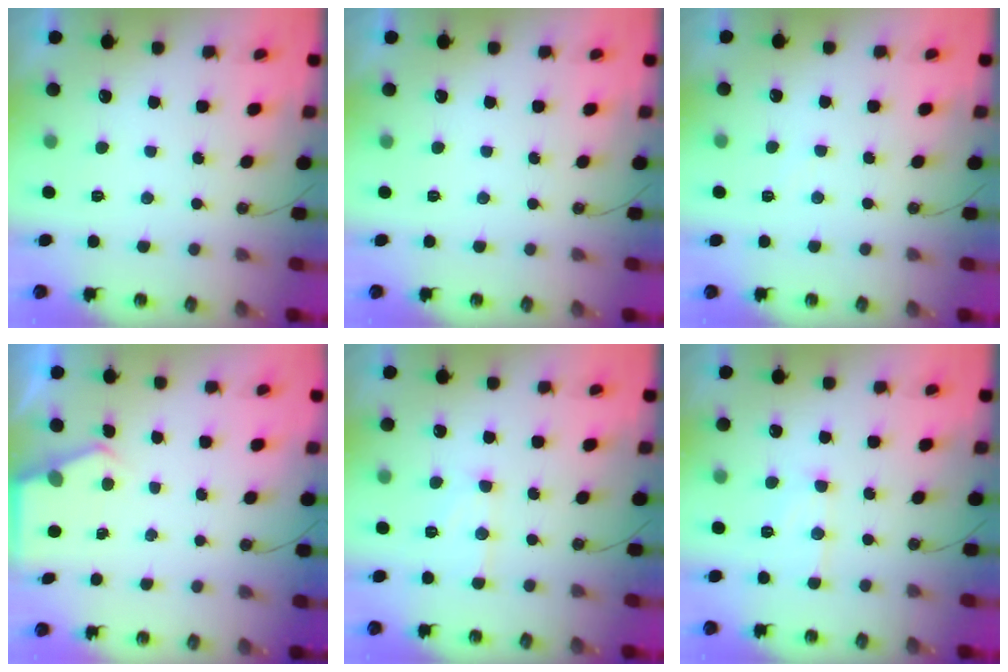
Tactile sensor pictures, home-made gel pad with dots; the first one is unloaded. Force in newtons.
{"total": 0.0}
{"total": 2.2, "press": 2.2, "slide": 0.4}
{"total": 2.7, "press": 2.7, "slide": 0.5}
{"total": 10.5, "press": 10.5, "slide": 1.0}
{"total": 9.7, "press": 9.7, "slide": 0.9}